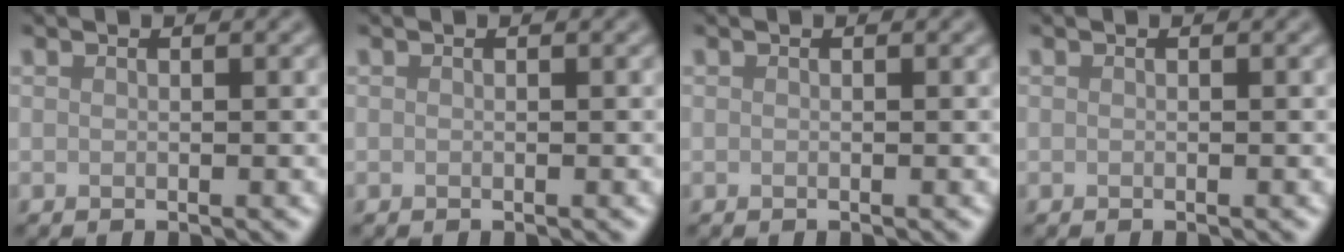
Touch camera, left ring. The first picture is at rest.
{"total": 0.0}
{"total": 0.0}
{"total": 0.0}